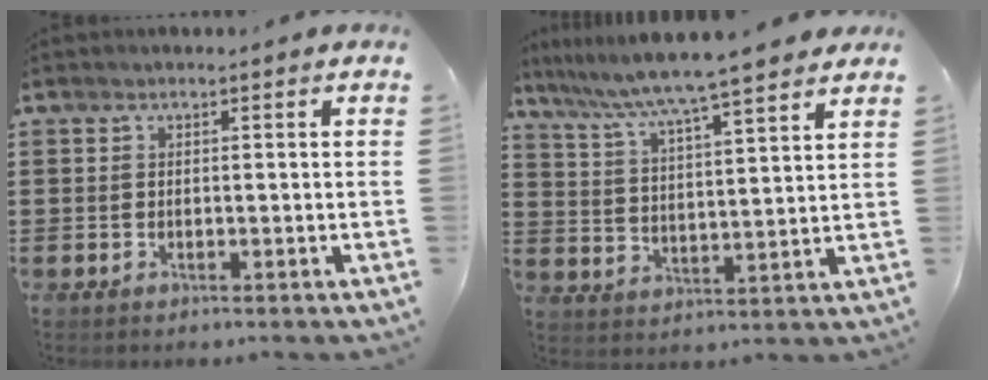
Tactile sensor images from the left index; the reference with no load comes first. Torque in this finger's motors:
{"motor_torque": [0.94, -0.99, 0.93, 0.21]}